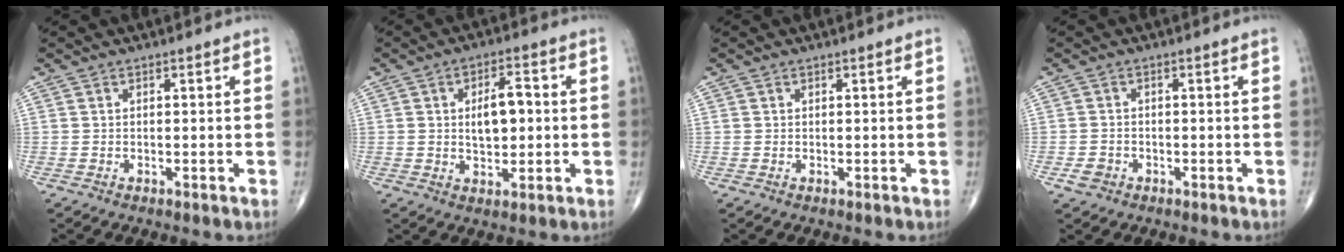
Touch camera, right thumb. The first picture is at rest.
{"total": 7.1, "force": [0.5, 3.7, 6.1], "torque": [-0.084, 0.008, 0.008]}
{"total": 0.0}
{"total": 2.1, "force": [-1.0, 1.7, 0.7], "torque": [-0.008, 0.008, -0.016]}